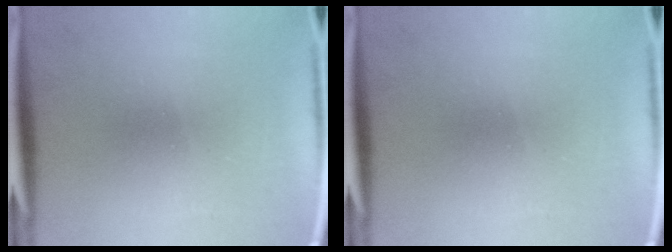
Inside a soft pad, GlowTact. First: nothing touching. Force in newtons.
{"total": 0.0}